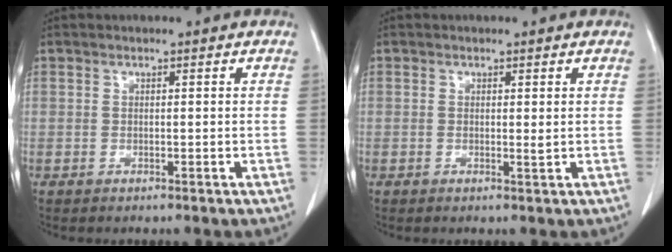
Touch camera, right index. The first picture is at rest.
{"total": 0.5, "force": [0.1, 0.0, 0.5], "torque": [-0.010, -0.003, 0.000]}